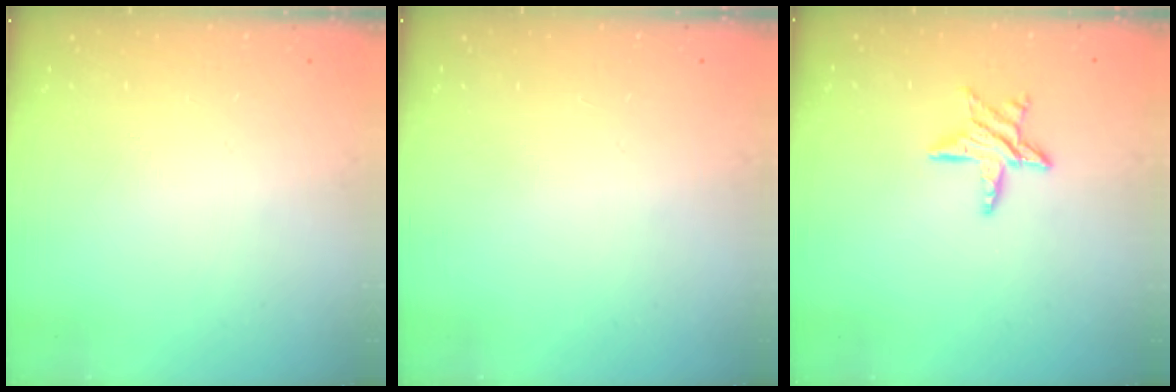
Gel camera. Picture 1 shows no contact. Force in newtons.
{"total": 0.0}
{"total": 8.7, "press": 8.6, "slide": 1.0}